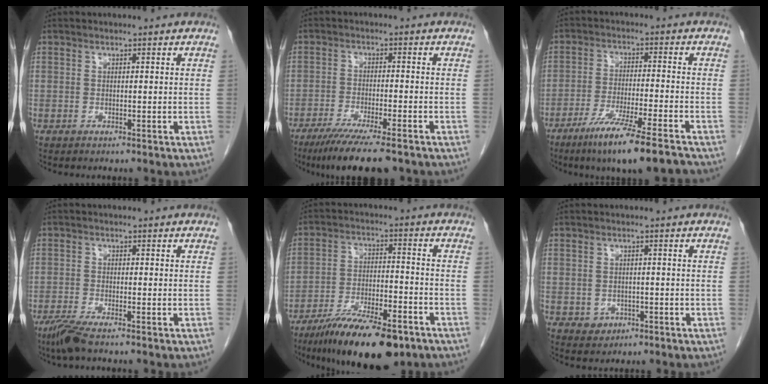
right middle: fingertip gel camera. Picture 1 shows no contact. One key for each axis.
{"total": 10.4, "fx": -8.0, "fy": 0.8, "fz": 6.7, "tx": -0.103, "ty": -0.024, "tz": -0.123}
{"total": 12.0, "fx": -8.8, "fy": -0.5, "fz": 8.1, "tx": -0.134, "ty": -0.036, "tz": -0.147}
{"total": 3.6, "fx": -2.7, "fy": 0.1, "fz": 2.4, "tx": -0.054, "ty": -0.011, "tz": -0.057}
{"total": 15.6, "fx": -11.1, "fy": 3.9, "fz": 10.3, "tx": -0.167, "ty": -0.020, "tz": -0.187}
{"total": 2.1, "fx": -0.8, "fy": 1.8, "fz": 0.6, "tx": -0.010, "ty": 0.003, "tz": -0.004}